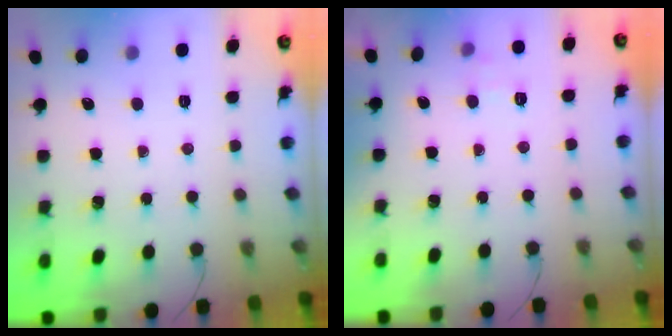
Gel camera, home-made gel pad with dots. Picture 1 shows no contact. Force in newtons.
{"total": 6.0, "press": 5.8, "slide": 1.5}